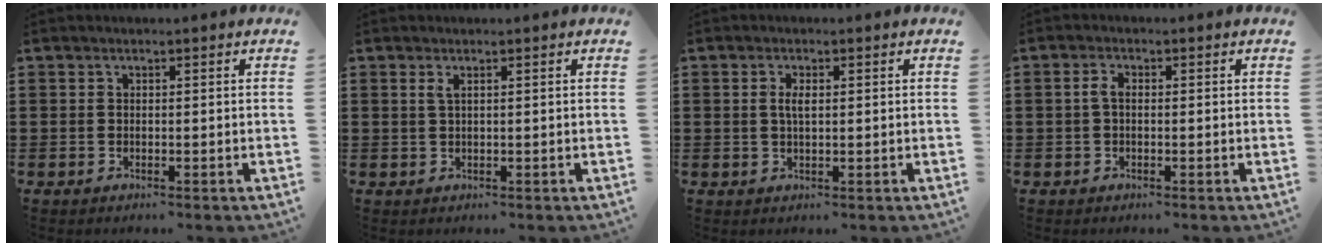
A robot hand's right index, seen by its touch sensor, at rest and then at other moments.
{"total": 1.0, "force": [0.4, 0.1, 0.9], "torque": [-0.020, 0.003, 0.007]}
{"total": 2.2, "force": [0.3, 0.8, 2.0], "torque": [-0.041, 0.004, 0.004]}
{"total": 2.0, "force": [-0.1, 1.0, 1.7], "torque": [-0.043, -0.001, -0.006]}